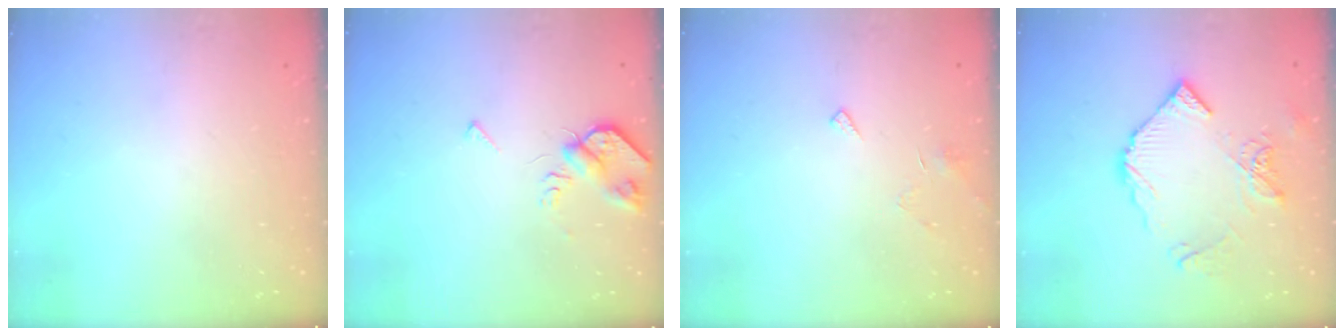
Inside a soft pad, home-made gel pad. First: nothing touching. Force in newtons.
{"total": 5.5, "press": 5.4, "slide": 0.9}
{"total": 4.2, "press": 4.2, "slide": 0.3}
{"total": 11.4, "press": 11.3, "slide": 1.2}